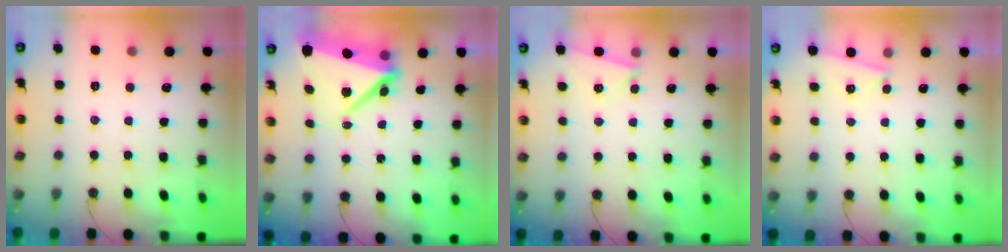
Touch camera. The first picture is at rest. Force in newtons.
{"total": 10.1, "press": 10.0, "slide": 1.7}
{"total": 3.6, "press": 2.7, "slide": 2.4}
{"total": 3.4, "press": 2.4, "slide": 2.4}